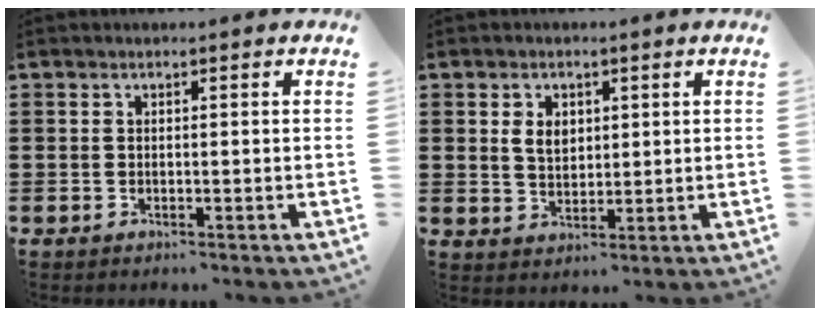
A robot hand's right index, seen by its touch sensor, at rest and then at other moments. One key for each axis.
{"total": 3.6, "fx": 1.1, "fy": 2.5, "fz": 2.4, "tx": -0.047, "ty": 0.006, "tz": 0.017}